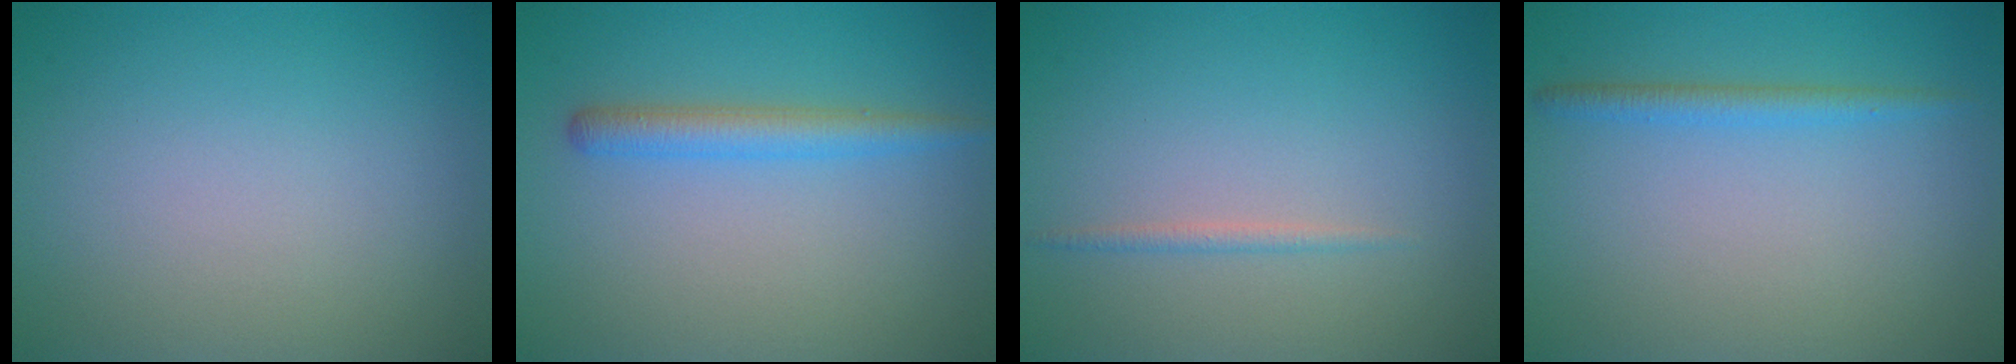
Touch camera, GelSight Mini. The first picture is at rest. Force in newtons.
{"total": 2.6, "press": 2.6, "slide": 0.1}
{"total": 0.8, "press": 0.8, "slide": 0.0}
{"total": 1.6, "press": 1.6, "slide": 0.1}